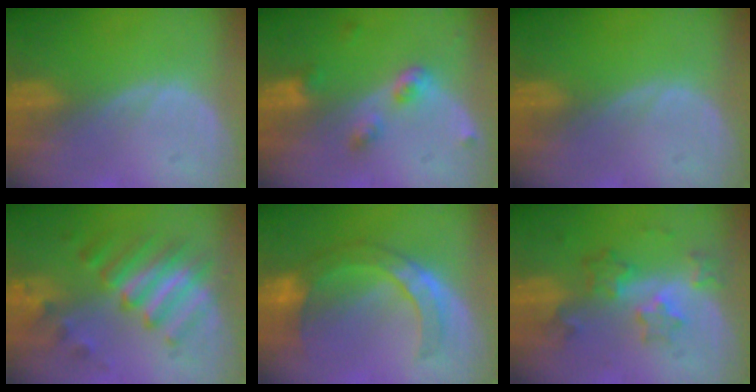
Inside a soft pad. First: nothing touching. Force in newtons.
{"total": 4.3, "press": 3.9, "slide": 1.8}
{"total": 0.0}
{"total": 7.9, "press": 7.8, "slide": 1.0}
{"total": 7.6, "press": 7.3, "slide": 2.2}
{"total": 6.1, "press": 5.5, "slide": 2.5}